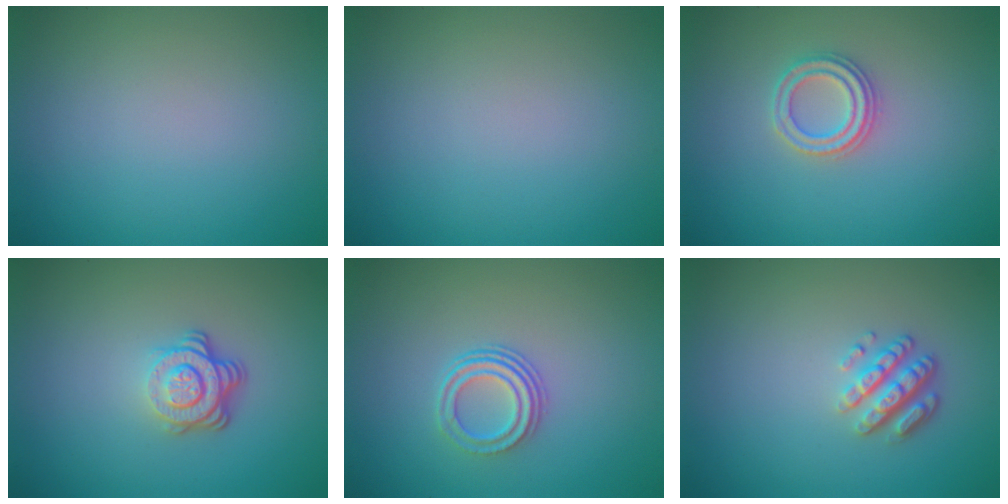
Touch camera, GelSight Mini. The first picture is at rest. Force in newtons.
{"total": 0.0}
{"total": 2.3, "press": 2.3, "slide": 0.3}
{"total": 3.9, "press": 2.7, "slide": 2.8}
{"total": 3.0, "press": 2.2, "slide": 2.1}
{"total": 2.9, "press": 2.4, "slide": 1.7}